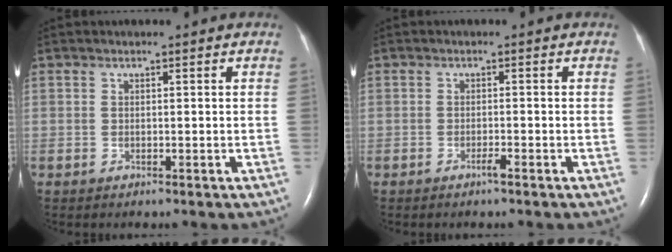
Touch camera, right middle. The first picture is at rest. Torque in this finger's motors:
{"motor_torque": [0.24, -0.18, 0.13, 0.01]}